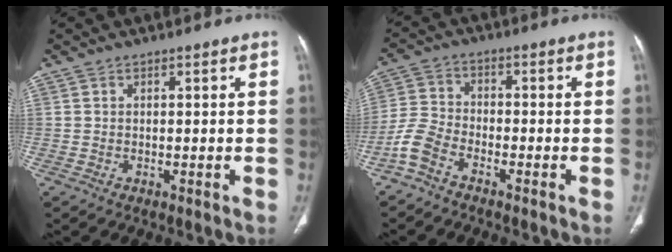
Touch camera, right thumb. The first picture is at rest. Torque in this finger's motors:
{"motor_torque": [-0.06, 0.10, 0.33, -0.31, 0.02]}